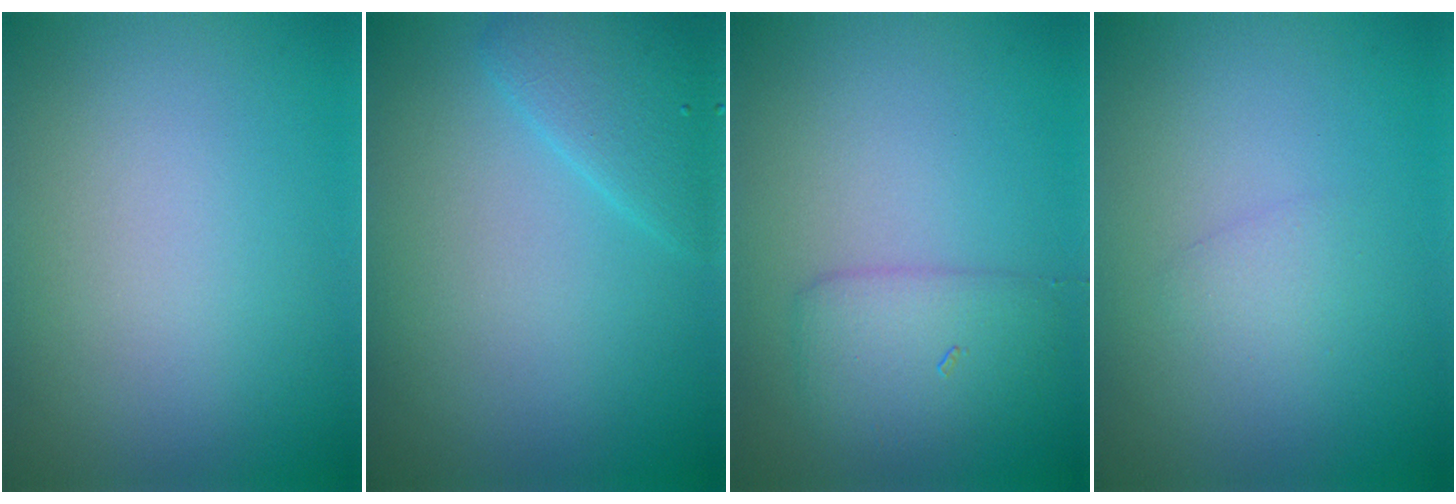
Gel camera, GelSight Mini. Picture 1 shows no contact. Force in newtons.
{"total": 2.6, "press": 2.6, "slide": 0.2}
{"total": 2.9, "press": 2.9, "slide": 0.1}
{"total": 0.9, "press": 0.9, "slide": 0.0}